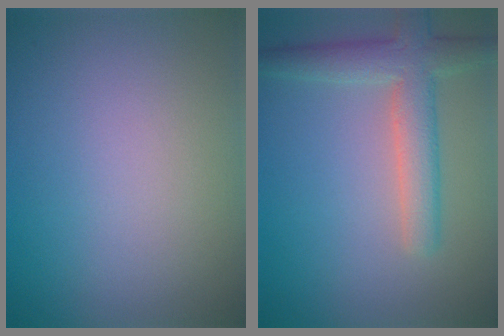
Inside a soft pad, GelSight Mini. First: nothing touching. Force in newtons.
{"total": 4.5, "press": 4.5, "slide": 0.3}